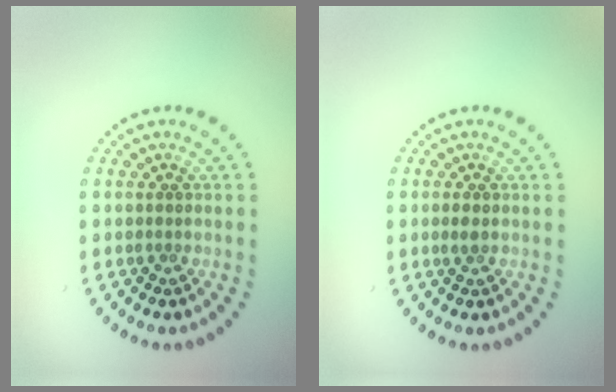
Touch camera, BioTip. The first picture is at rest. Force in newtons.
{"total": 1.0, "press": 1.0, "slide": 0.2}